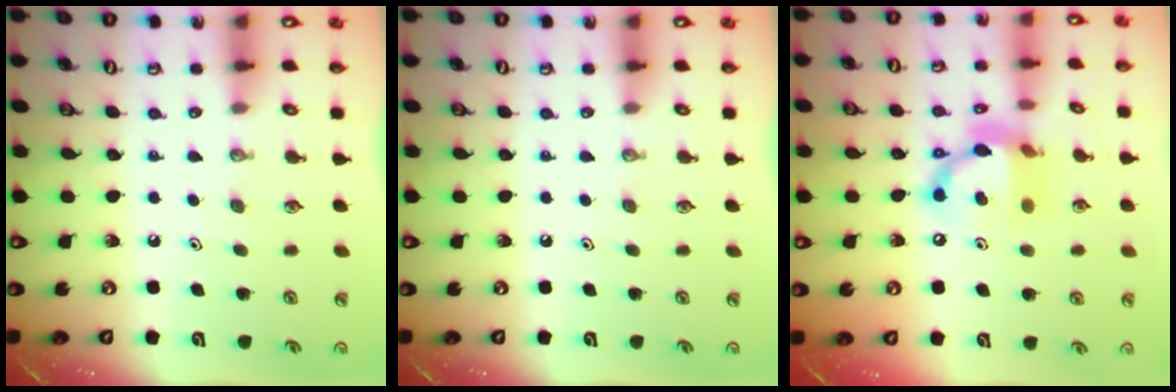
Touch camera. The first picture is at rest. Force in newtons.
{"total": 0.0}
{"total": 14.3, "press": 14.3, "slide": 1.2}